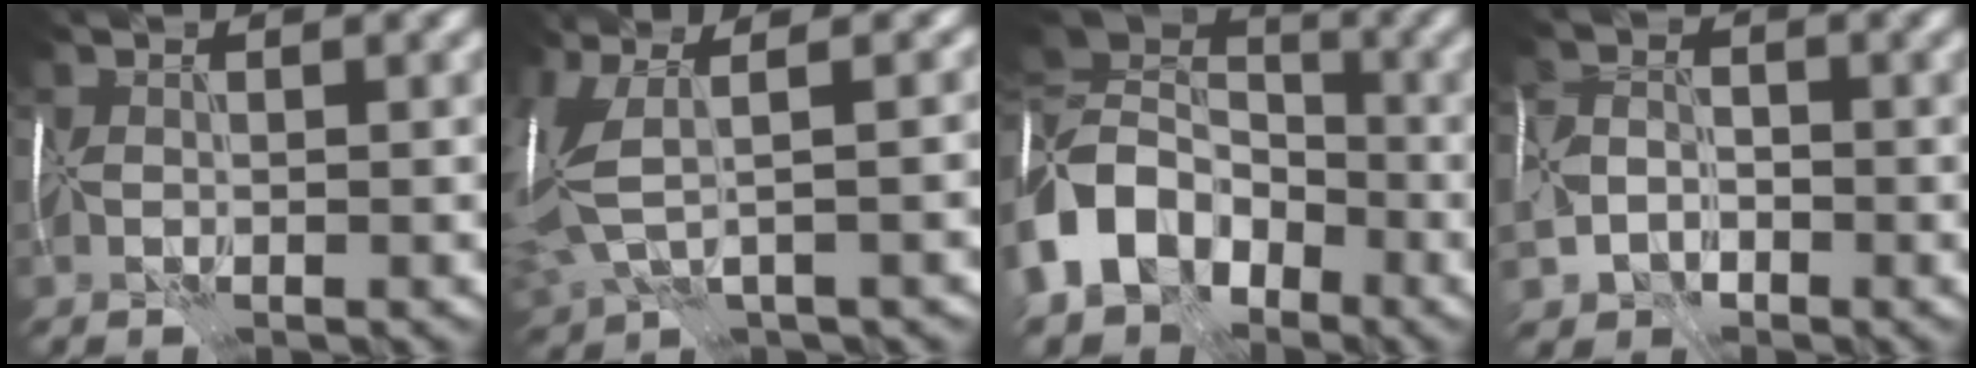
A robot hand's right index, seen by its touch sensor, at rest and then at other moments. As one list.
[{"total": 8.0, "force": [-0.5, 3.3, 7.2], "torque": [-0.176, -0.015, 0.018]}, {"total": 11.6, "force": [-4.9, 8.6, 6.0], "torque": [-0.154, -0.007, -0.111]}, {"total": 3.5, "force": [-2.1, 2.5, 1.3], "torque": [-0.034, -0.004, -0.047]}]